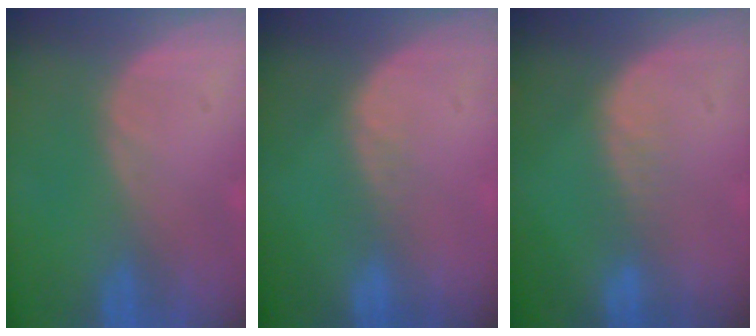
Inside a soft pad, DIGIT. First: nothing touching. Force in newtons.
{"total": 2.0, "press": 1.1, "slide": 1.7}
{"total": 2.0, "press": 2.0, "slide": 0.1}